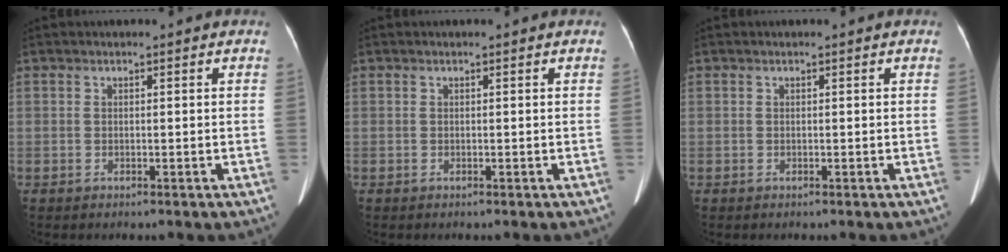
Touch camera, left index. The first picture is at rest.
{"total": 0.0}
{"total": 0.0}